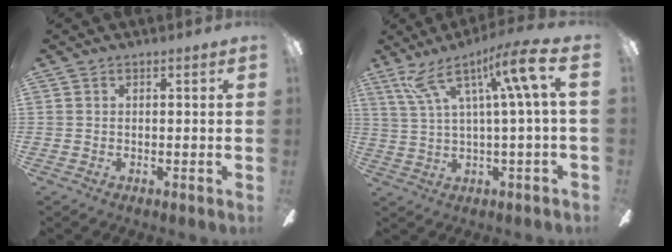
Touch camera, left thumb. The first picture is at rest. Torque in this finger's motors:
{"motor_torque": [0.24, 0.22, 1.06, -0.36, 0.12]}